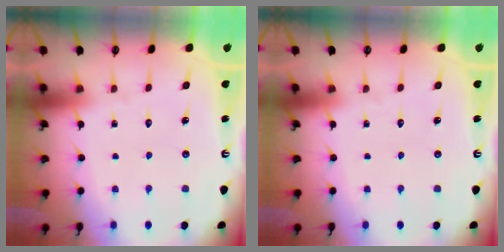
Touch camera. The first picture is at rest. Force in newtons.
{"total": 0.0}